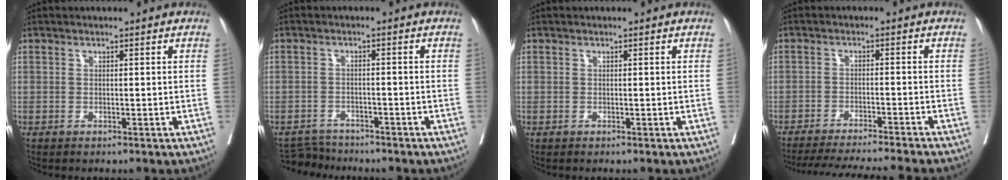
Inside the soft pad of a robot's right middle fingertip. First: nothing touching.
{"total": 3.7, "force": [-3.7, 0.4, -0.6], "torque": [0.011, -0.008, -0.063]}
{"total": 0.0}
{"total": 13.2, "force": [-12.0, -1.8, 5.3], "torque": [-0.061, -0.026, -0.177]}